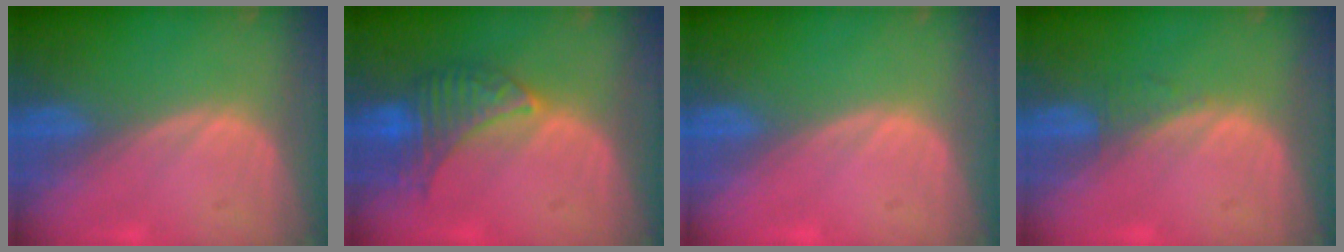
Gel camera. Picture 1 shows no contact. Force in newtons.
{"total": 6.7, "press": 6.6, "slide": 0.8}
{"total": 0.0}
{"total": 1.2, "press": 1.2, "slide": 0.1}